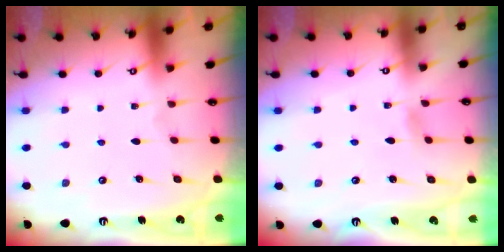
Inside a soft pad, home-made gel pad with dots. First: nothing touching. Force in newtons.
{"total": 6.0, "press": 6.0, "slide": 0.5}